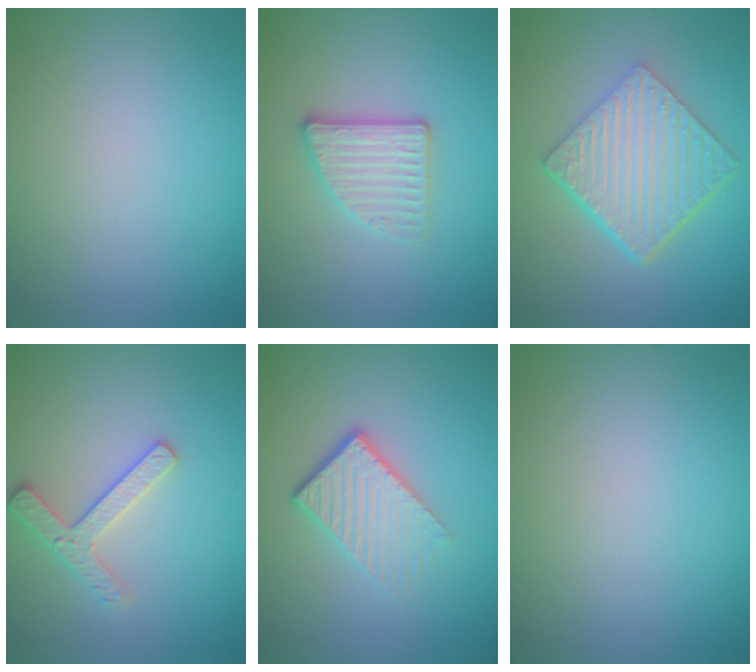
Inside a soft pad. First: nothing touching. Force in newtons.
{"total": 3.3, "press": 2.8, "slide": 1.8}
{"total": 7.0, "press": 4.7, "slide": 5.2}
{"total": 2.5, "press": 2.5, "slide": 0.3}
{"total": 4.4, "press": 2.8, "slide": 3.4}
{"total": 0.0}